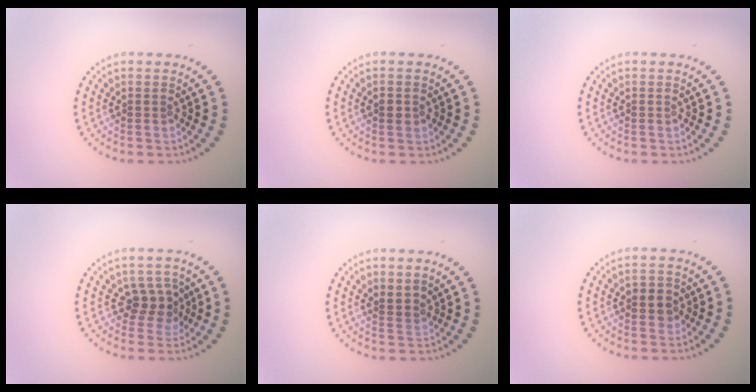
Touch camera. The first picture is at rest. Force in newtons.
{"total": 1.0, "press": 1.0, "slide": 0.1}
{"total": 0.0}
{"total": 2.3, "press": 1.9, "slide": 1.2}
{"total": 0.8, "press": 0.6, "slide": 0.5}
{"total": 1.8, "press": 1.7, "slide": 0.6}